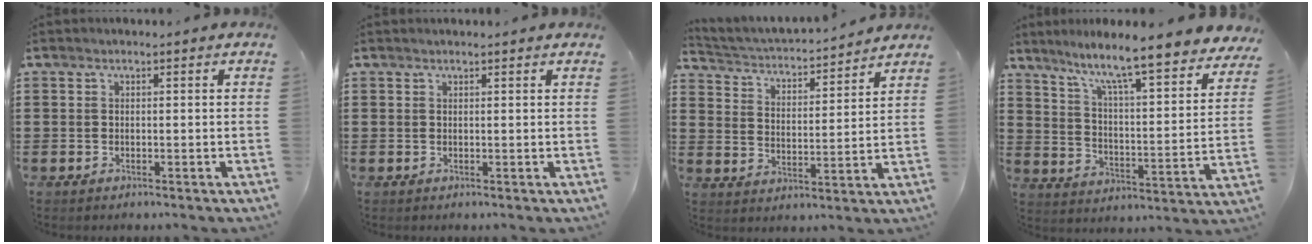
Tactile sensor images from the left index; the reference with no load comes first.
{"total": 0.6, "force": [0.6, 0.0, 0.2], "torque": [-0.005, -0.002, 0.012]}
{"total": 3.1, "force": [3.1, 0.3, 0.4], "torque": [-0.028, -0.030, 0.045]}
{"total": 7.9, "force": [6.7, -0.1, 4.0], "torque": [-0.092, -0.062, 0.102]}